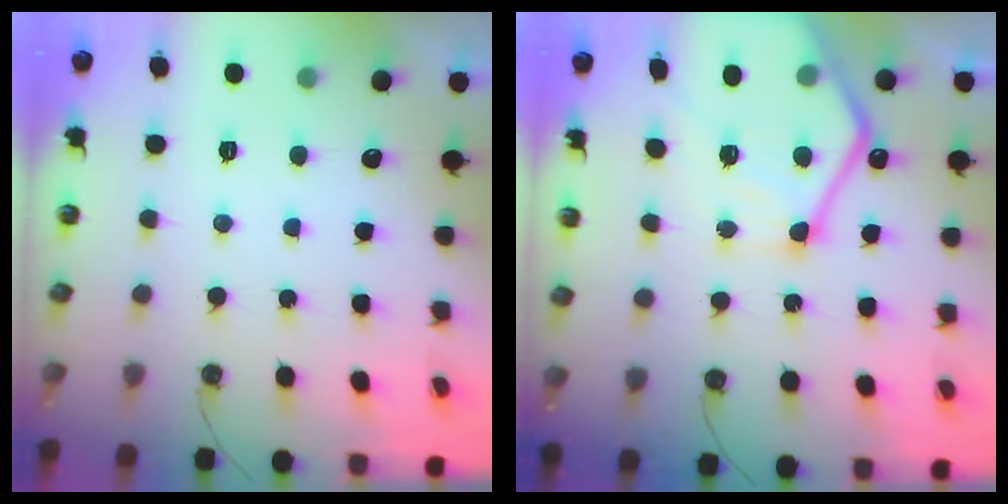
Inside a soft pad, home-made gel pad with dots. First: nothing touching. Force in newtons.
{"total": 16.4, "press": 16.4, "slide": 1.0}